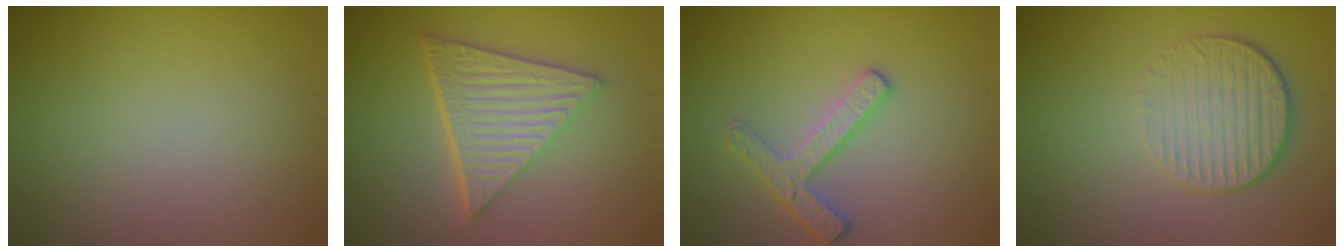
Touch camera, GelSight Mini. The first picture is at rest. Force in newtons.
{"total": 6.3, "press": 4.4, "slide": 4.4}
{"total": 2.5, "press": 2.4, "slide": 0.3}
{"total": 3.6, "press": 2.6, "slide": 2.5}